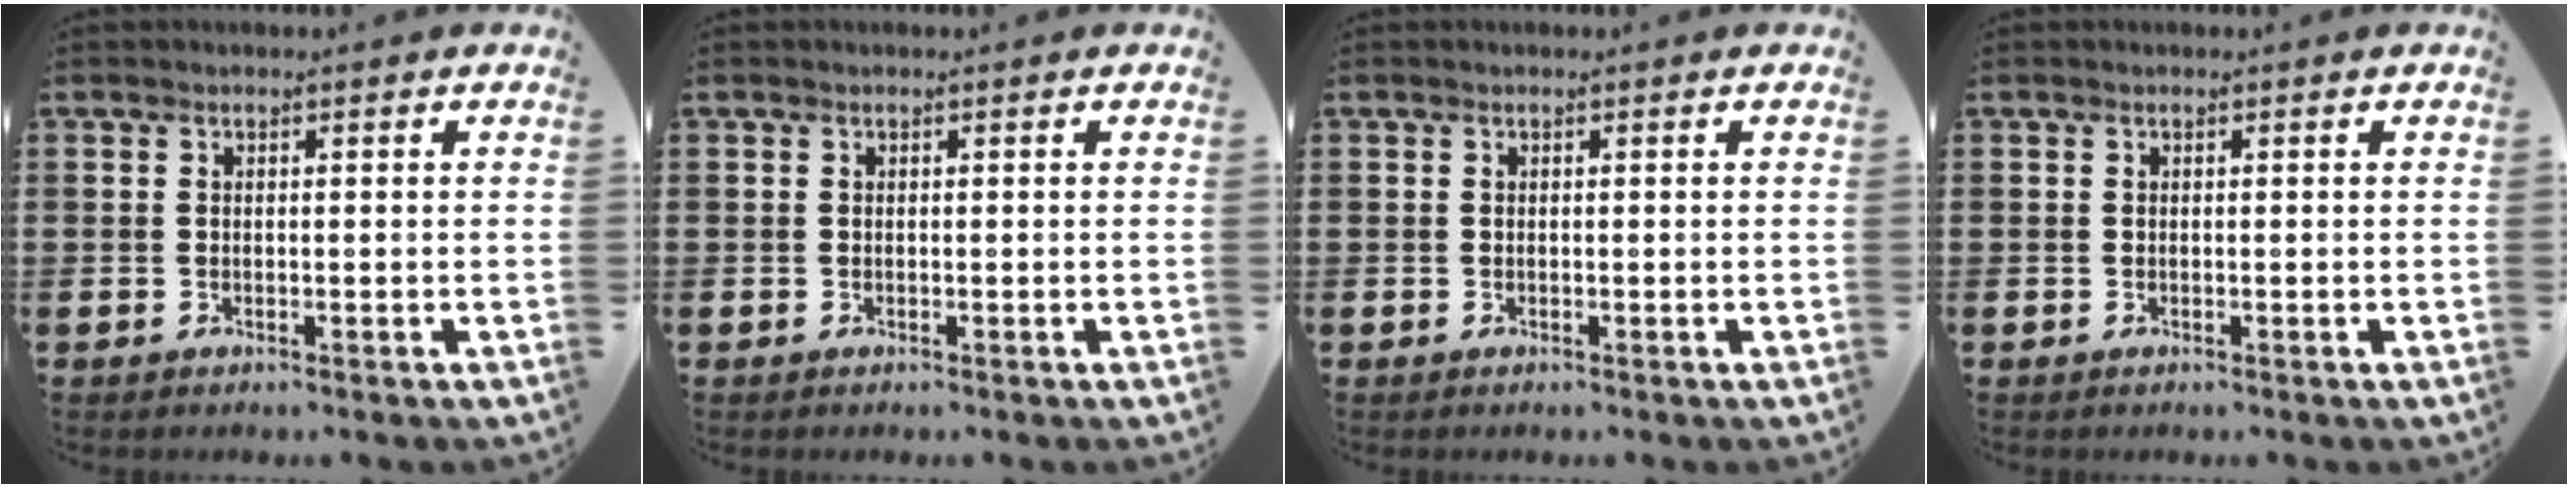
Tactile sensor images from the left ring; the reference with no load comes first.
{"total": 0.0}
{"total": 0.0}
{"total": 0.0}